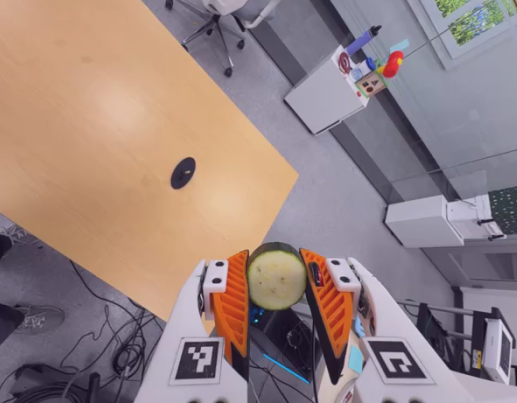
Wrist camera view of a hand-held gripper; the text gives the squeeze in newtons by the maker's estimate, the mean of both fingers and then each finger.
{"total": 10.4, "left": 10.1, "right": 10.7}